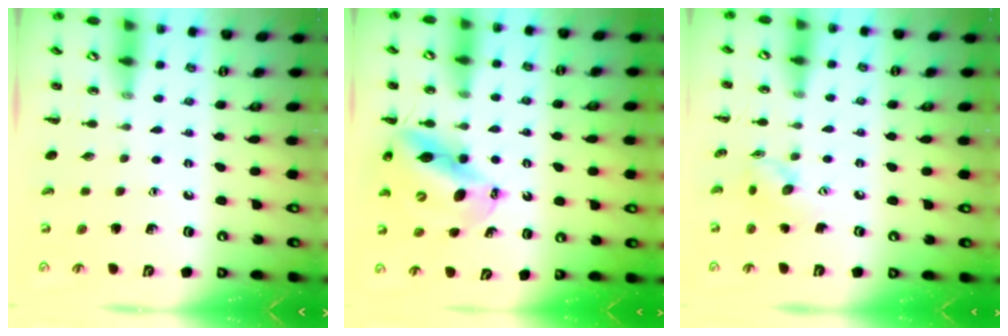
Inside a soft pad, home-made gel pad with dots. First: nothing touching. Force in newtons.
{"total": 12.9, "press": 12.5, "slide": 3.4}
{"total": 8.0, "press": 8.0, "slide": 0.4}